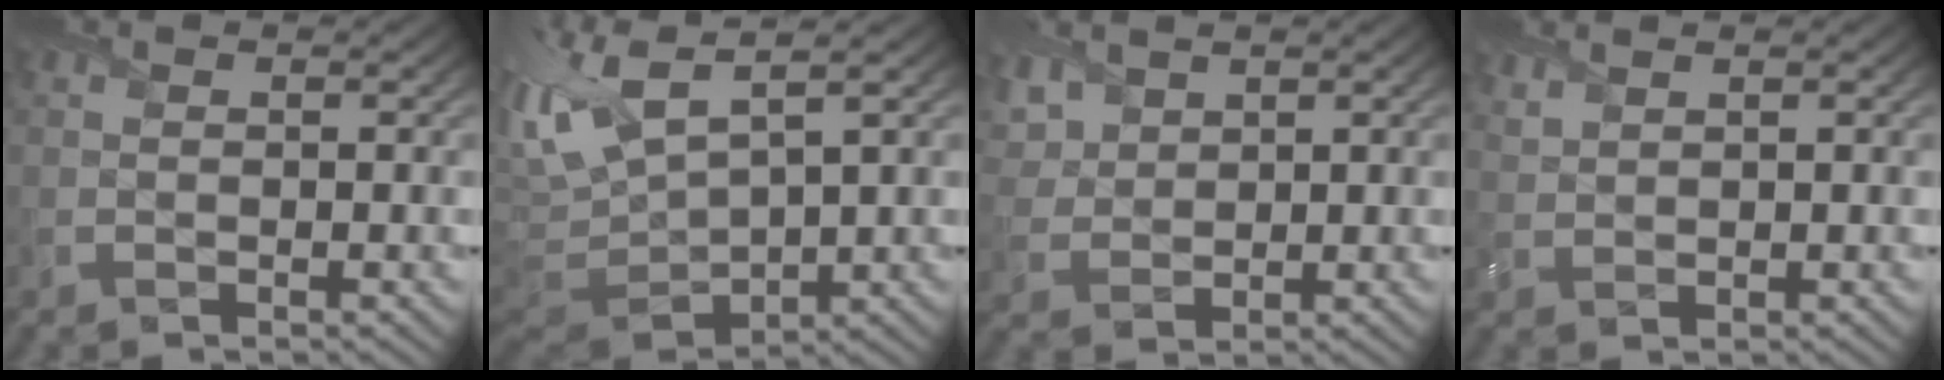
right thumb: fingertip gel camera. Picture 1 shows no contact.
{"total": 12.1, "force": [4.2, 5.0, 10.2], "torque": [-0.277, 0.006, 0.083]}
{"total": 4.7, "force": [3.1, 2.8, 2.3], "torque": [-0.072, 0.005, 0.065]}
{"total": 1.8, "force": [1.7, 0.3, 0.4], "torque": [-0.017, 0.004, 0.040]}